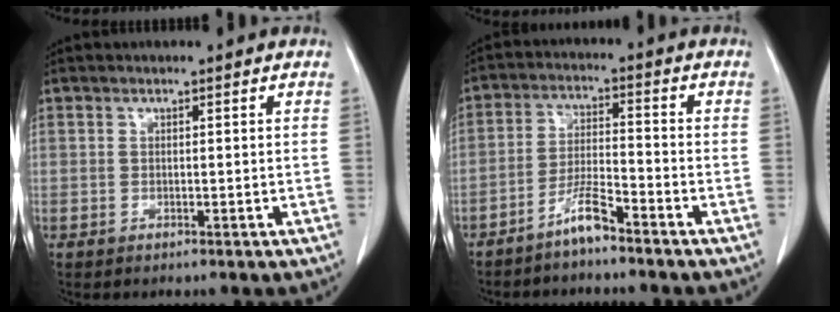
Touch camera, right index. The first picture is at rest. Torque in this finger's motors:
{"motor_torque": [0.51, -0.22, 0.16, 0.02]}